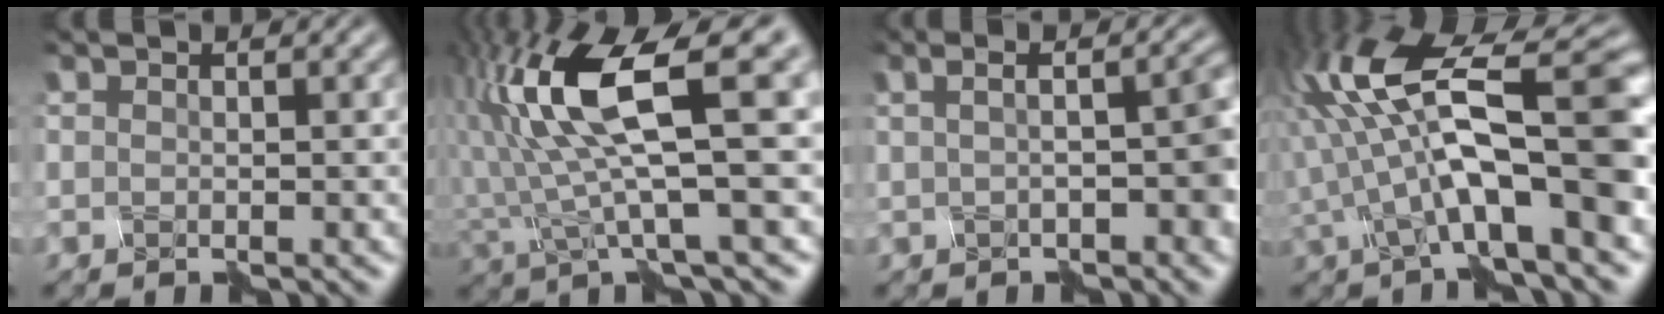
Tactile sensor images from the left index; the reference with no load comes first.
{"total": 10.4, "force": [2.1, 2.6, 9.8], "torque": [-0.192, 0.009, 0.046]}
{"total": 4.4, "force": [-0.8, 1.3, 4.1], "torque": [-0.042, 0.011, -0.011]}
{"total": 11.7, "force": [-1.3, 3.6, 11.0], "torque": [-0.190, 0.036, -0.029]}